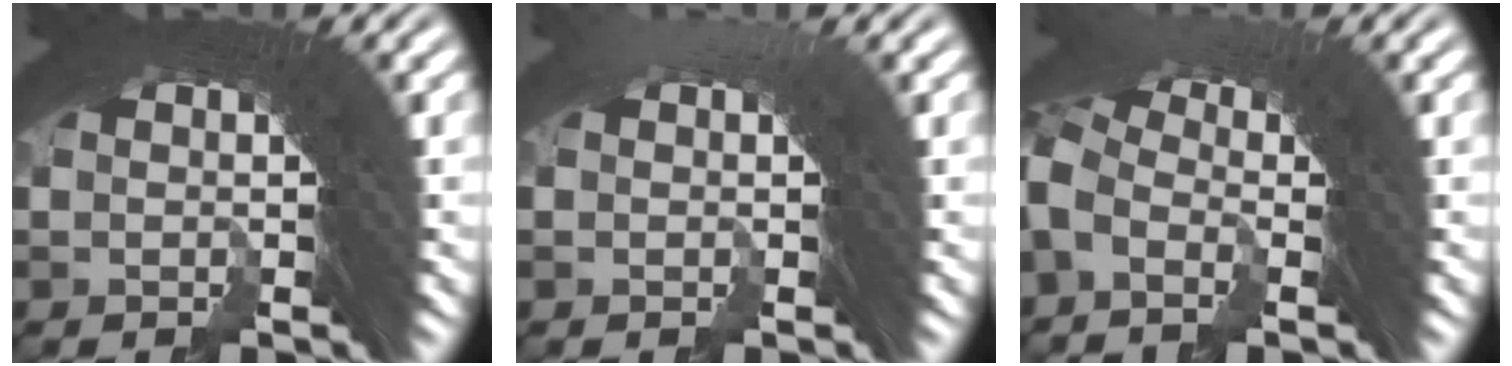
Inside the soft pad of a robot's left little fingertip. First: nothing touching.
{"total": 0.0}
{"total": 2.5, "force": [-0.5, 1.8, 1.7], "torque": [-0.026, 0.017, -0.020]}